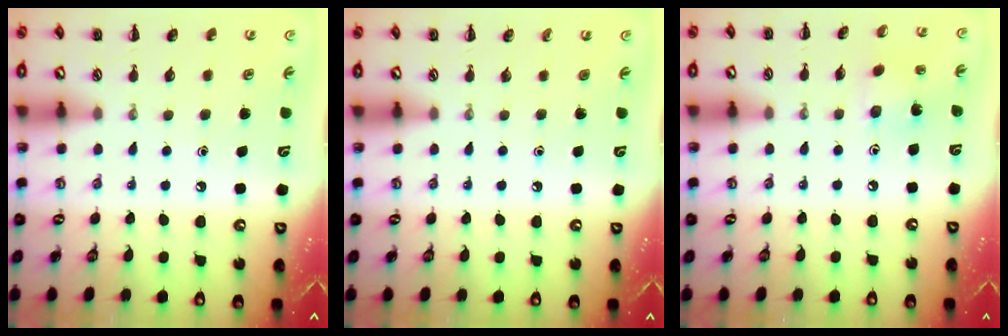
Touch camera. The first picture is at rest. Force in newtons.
{"total": 0.0}
{"total": 1.9, "press": 1.8, "slide": 0.7}